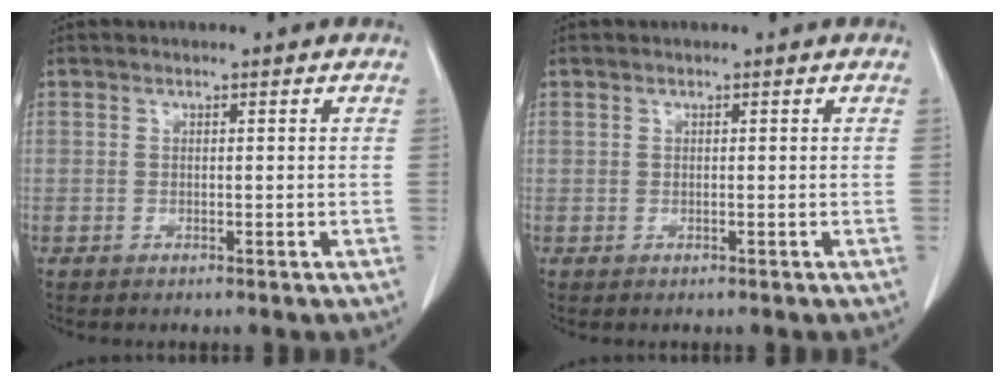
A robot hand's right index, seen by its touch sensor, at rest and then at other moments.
{"total": 0.0}